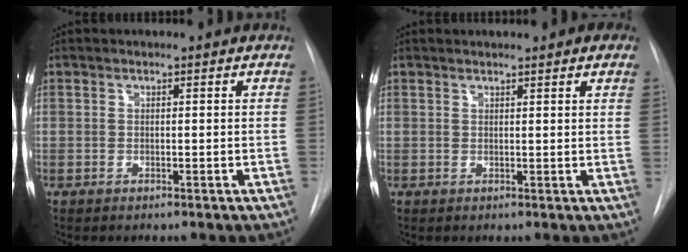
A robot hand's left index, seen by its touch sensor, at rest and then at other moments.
{"total": 6.5, "force": [5.2, 1.3, 3.6], "torque": [-0.047, 0.016, 0.052]}